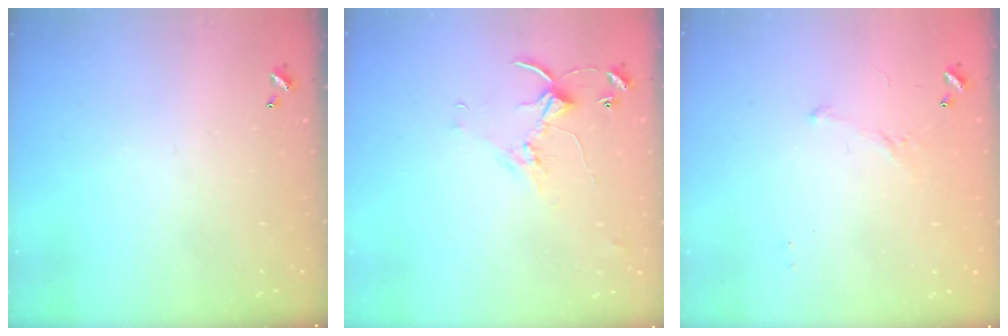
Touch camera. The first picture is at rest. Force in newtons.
{"total": 2.8, "press": 2.8, "slide": 0.4}
{"total": 4.7, "press": 4.6, "slide": 0.9}